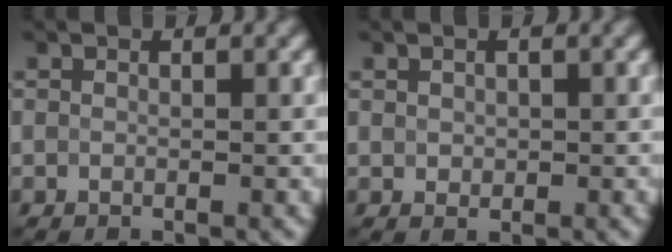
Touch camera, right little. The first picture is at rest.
{"total": 0.6, "force": [-0.2, 0.5, -0.1], "torque": [-0.002, 0.005, 0.003]}